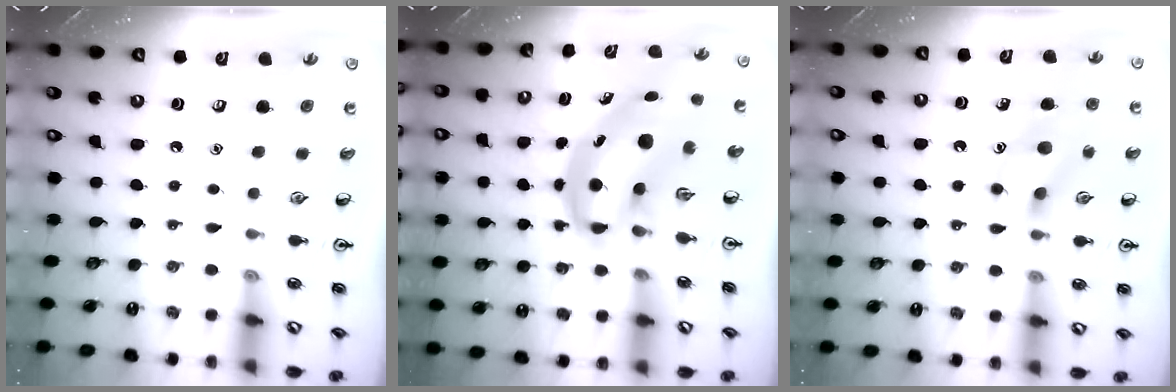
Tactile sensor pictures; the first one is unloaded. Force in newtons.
{"total": 8.2, "press": 7.9, "slide": 2.1}
{"total": 10.1, "press": 10.0, "slide": 1.3}